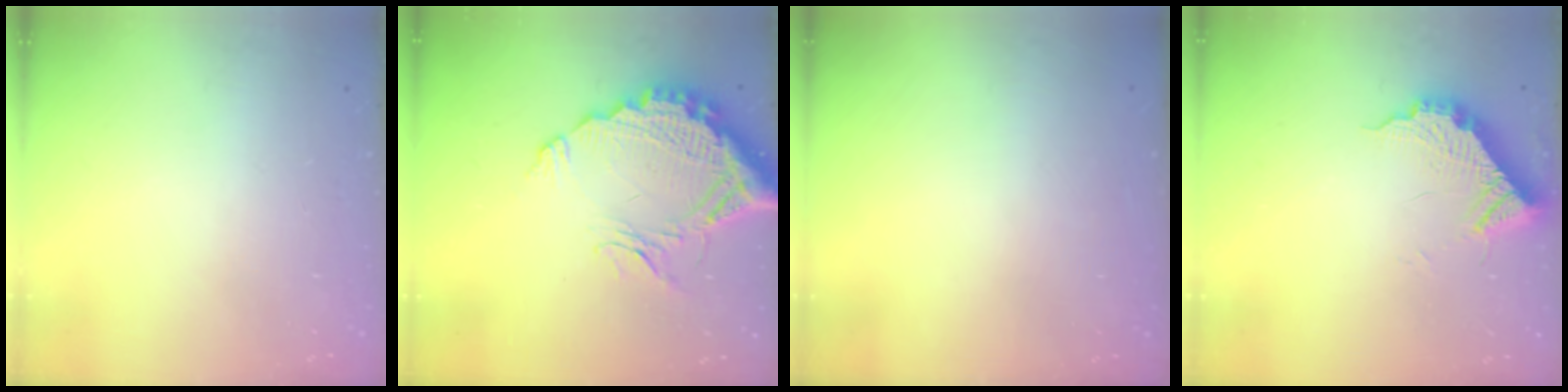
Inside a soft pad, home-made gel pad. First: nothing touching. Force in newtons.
{"total": 16.1, "press": 16.0, "slide": 1.5}
{"total": 3.0, "press": 3.0, "slide": 0.1}
{"total": 11.0, "press": 11.0, "slide": 0.6}